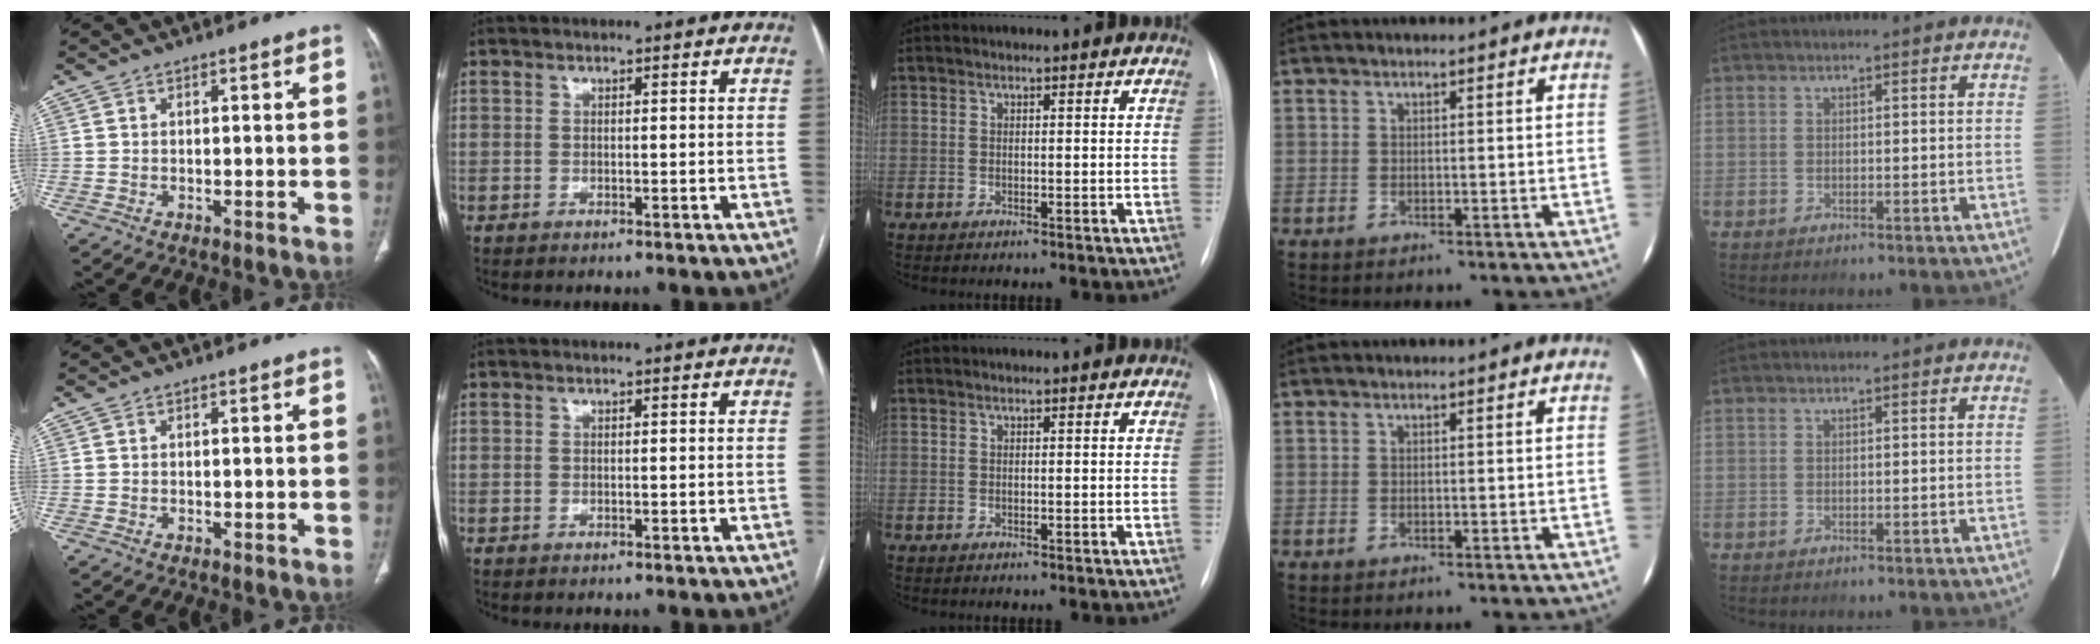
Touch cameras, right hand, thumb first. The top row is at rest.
{}